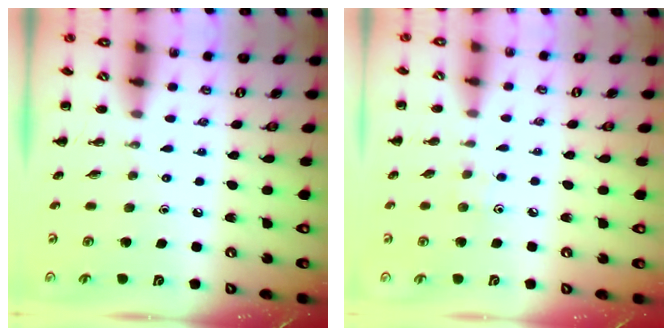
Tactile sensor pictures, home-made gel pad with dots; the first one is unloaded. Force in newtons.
{"total": 4.2, "press": 4.0, "slide": 1.2}